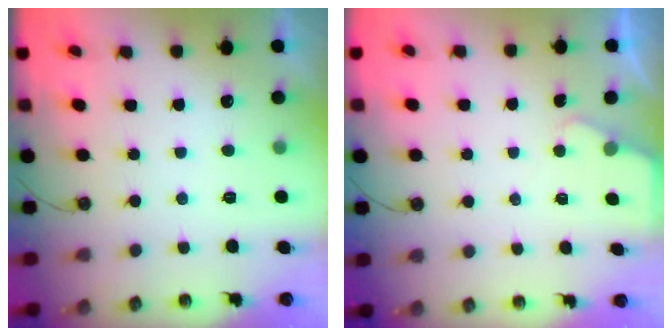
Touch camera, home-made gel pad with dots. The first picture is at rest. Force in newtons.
{"total": 1.7, "press": 1.6, "slide": 0.2}